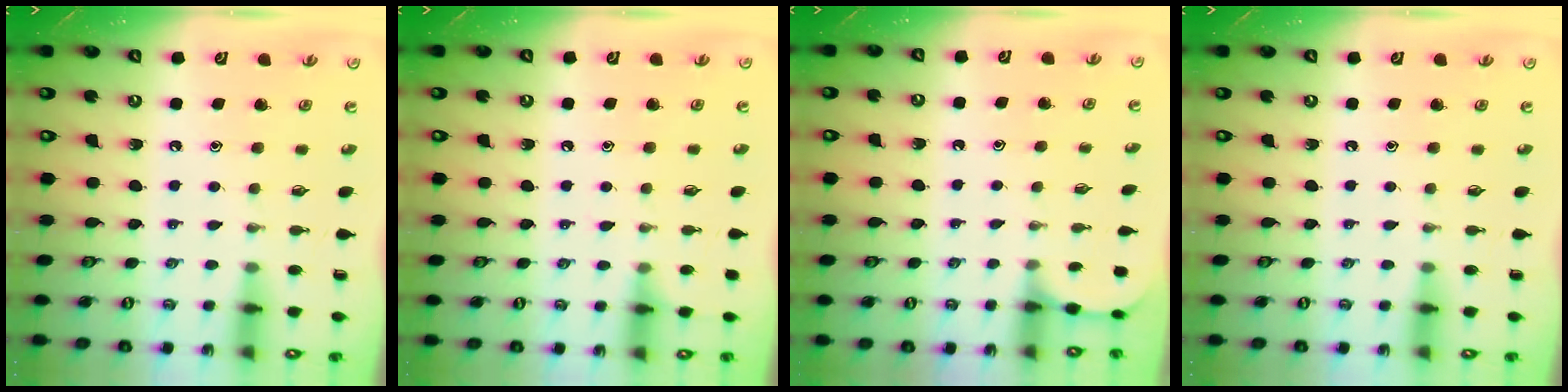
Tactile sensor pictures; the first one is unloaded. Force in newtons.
{"total": 3.7, "press": 3.6, "slide": 0.5}
{"total": 1.4, "press": 1.4, "slide": 0.0}
{"total": 0.0}